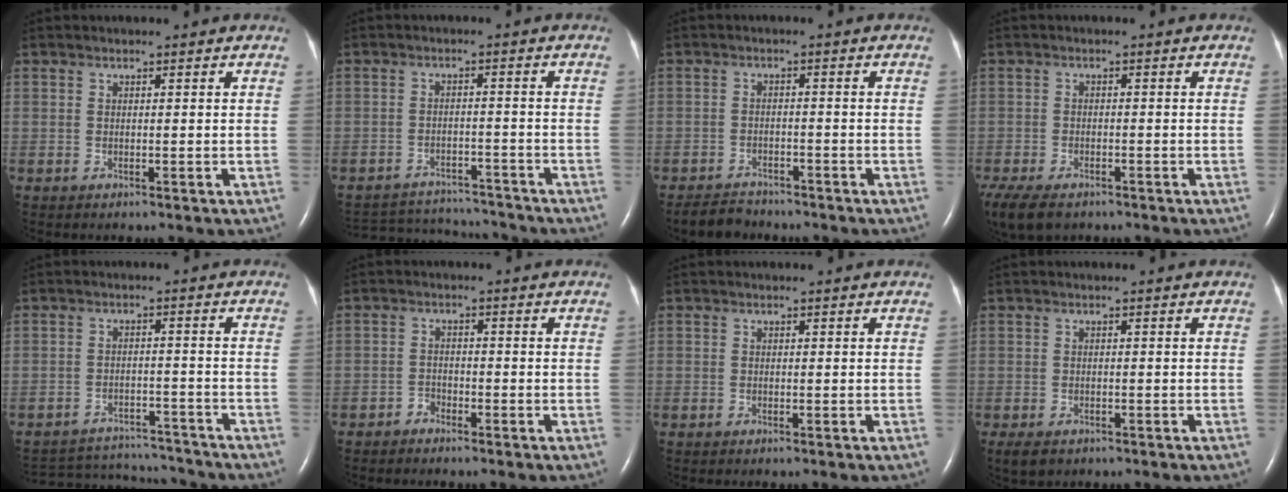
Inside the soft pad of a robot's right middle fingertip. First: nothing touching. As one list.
[{"total": 11.4, "force": [-11.2, 1.9, 1.4], "torque": [-0.033, 0.007, -0.159]}, {"total": 3.6, "force": [-3.4, 1.2, 0.1], "torque": [-0.011, -0.005, -0.059]}, {"total": 11.3, "force": [-7.5, 6.0, 5.9], "torque": [-0.151, -0.018, -0.112]}, {"total": 12.7, "force": [-12.4, 2.1, 1.7], "torque": [-0.041, 0.007, -0.175]}, {"total": 1.6, "force": [-1.3, 0.8, 0.0], "torque": [0.001, 0.005, -0.029]}, {"total": 0.0}, {"total": 3.9, "force": [-2.6, 2.3, 1.7], "torque": [-0.030, -0.005, -0.039]}]